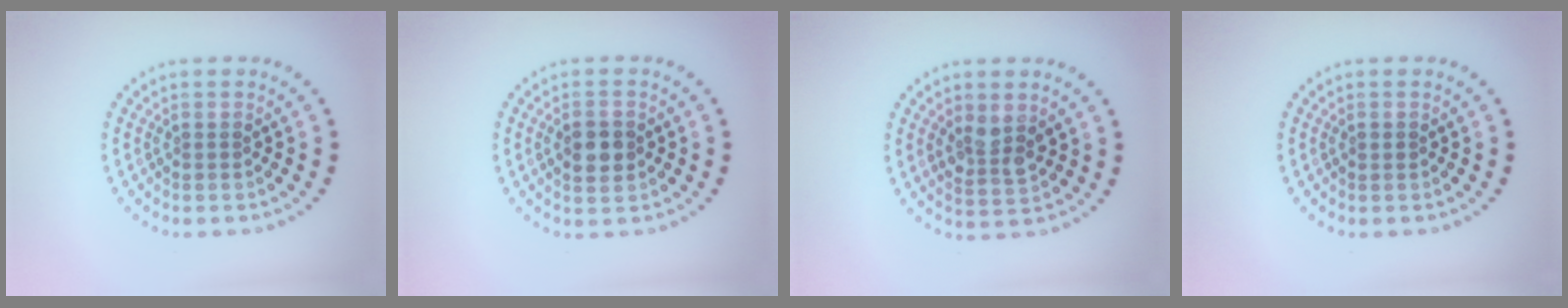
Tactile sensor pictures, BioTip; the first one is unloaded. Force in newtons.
{"total": 2.9, "press": 2.9, "slide": 0.1}
{"total": 2.9, "press": 2.8, "slide": 0.8}
{"total": 0.7, "press": 0.7, "slide": 0.0}